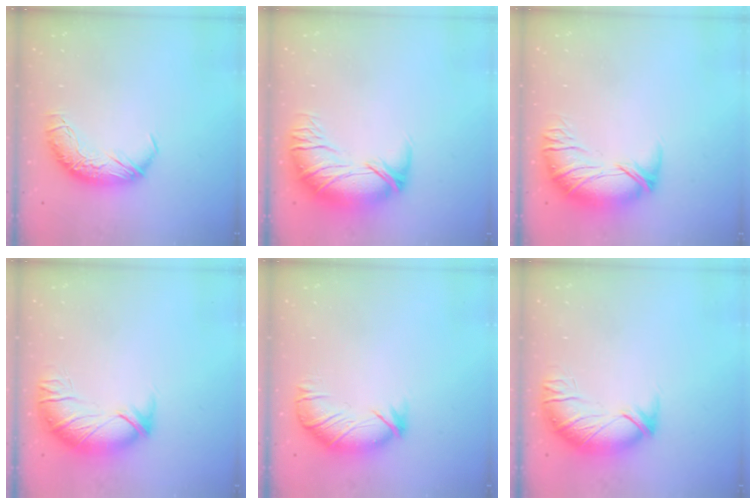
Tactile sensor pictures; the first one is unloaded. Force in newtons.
{"total": 2.9, "press": 0.6, "slide": 2.9}
{"total": 2.8, "press": 1.7, "slide": 2.3}
{"total": 3.0, "press": 1.5, "slide": 2.6}
{"total": 2.7, "press": 2.4, "slide": 1.4}
{"total": 3.0, "press": 1.6, "slide": 2.5}